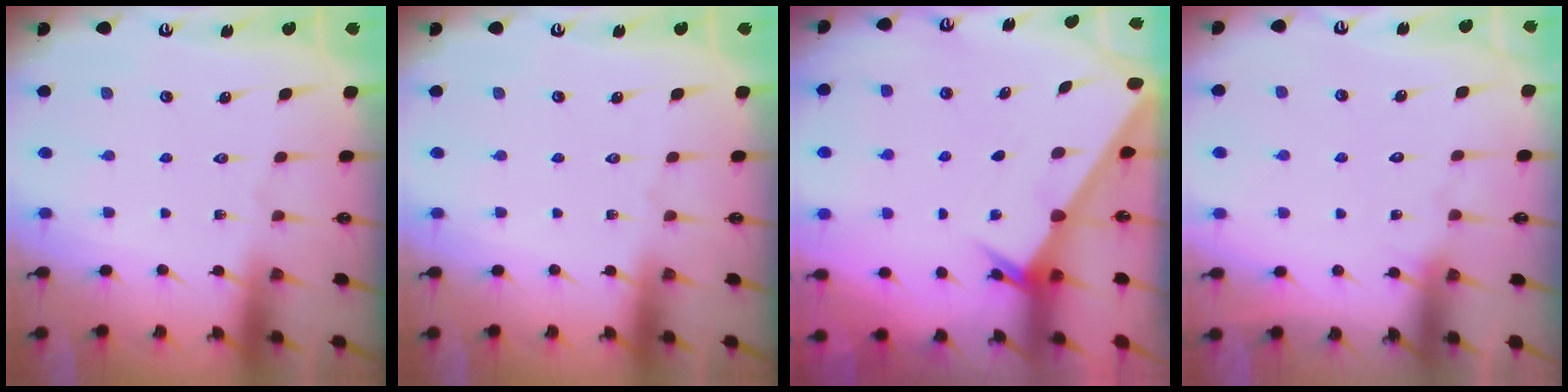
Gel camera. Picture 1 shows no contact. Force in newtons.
{"total": 0.0}
{"total": 2.0, "press": 2.0, "slide": 0.0}
{"total": 5.4, "press": 5.4, "slide": 0.3}